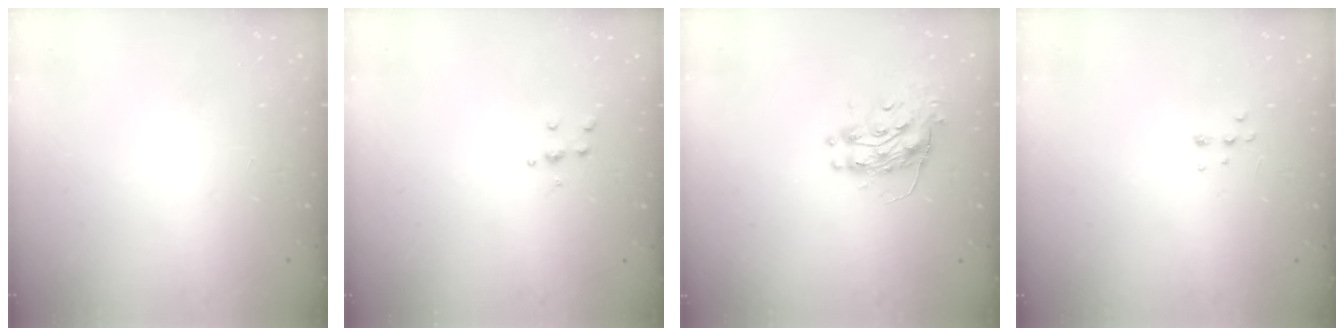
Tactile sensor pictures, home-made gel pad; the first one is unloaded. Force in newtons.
{"total": 3.6, "press": 3.6, "slide": 0.3}
{"total": 10.9, "press": 10.8, "slide": 0.8}
{"total": 3.4, "press": 3.3, "slide": 0.6}